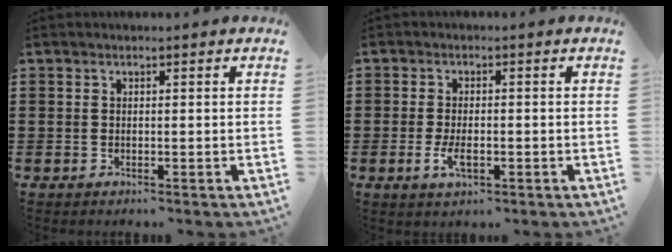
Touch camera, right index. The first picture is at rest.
{"total": 3.3, "force": [-1.0, 1.4, 2.9], "torque": [-0.065, -0.005, -0.020]}